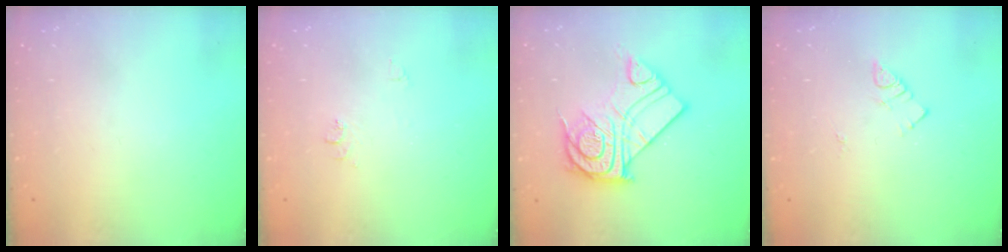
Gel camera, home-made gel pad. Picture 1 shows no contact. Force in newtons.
{"total": 6.6, "press": 6.6, "slide": 0.6}
{"total": 16.6, "press": 16.5, "slide": 1.4}
{"total": 3.9, "press": 3.8, "slide": 0.5}